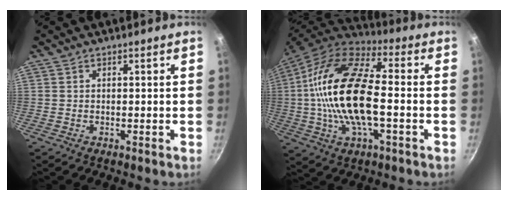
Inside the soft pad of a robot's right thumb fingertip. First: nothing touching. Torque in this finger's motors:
{"motor_torque": [0.46, 0.83, 2.77, 0.00, 1.02]}